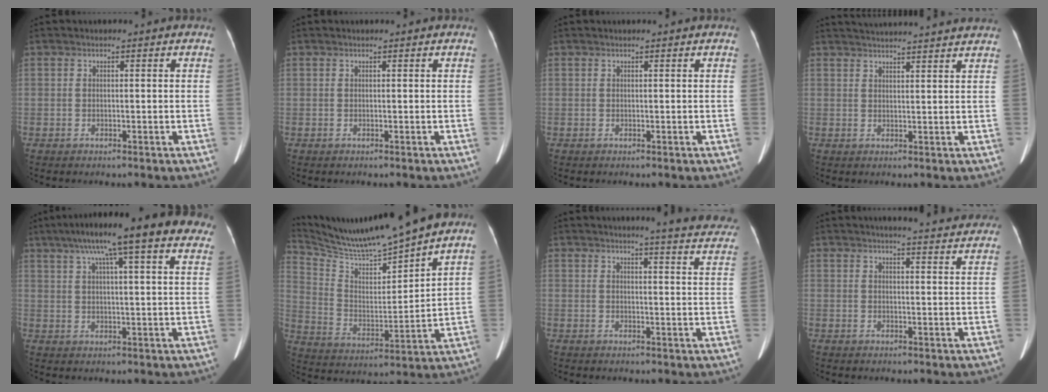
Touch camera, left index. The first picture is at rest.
{"total": 0.0}
{"total": 0.5, "force": [0.5, 0.0, 0.2], "torque": [-0.007, 0.008, 0.007]}
{"total": 13.9, "force": [13.2, -0.1, 4.4], "torque": [-0.075, 0.010, 0.166]}
{"total": 20.2, "force": [13.8, 2.7, 14.5], "torque": [-0.234, 0.053, 0.182]}
{"total": 14.9, "force": [13.9, -1.2, 5.3], "torque": [-0.115, -0.012, 0.250]}
{"total": 13.3, "force": [12.4, 0.7, 4.8], "torque": [-0.037, -0.055, 0.116]}
{"total": 12.3, "force": [11.3, 0.8, 5.0], "torque": [-0.061, 0.004, 0.125]}